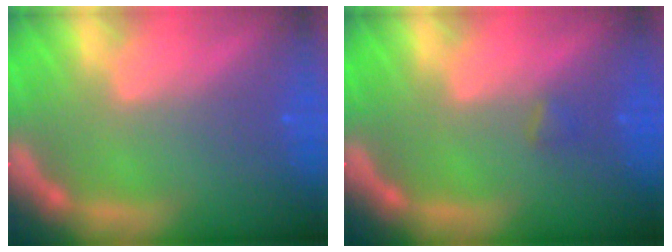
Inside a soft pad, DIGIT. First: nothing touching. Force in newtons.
{"total": 0.9}